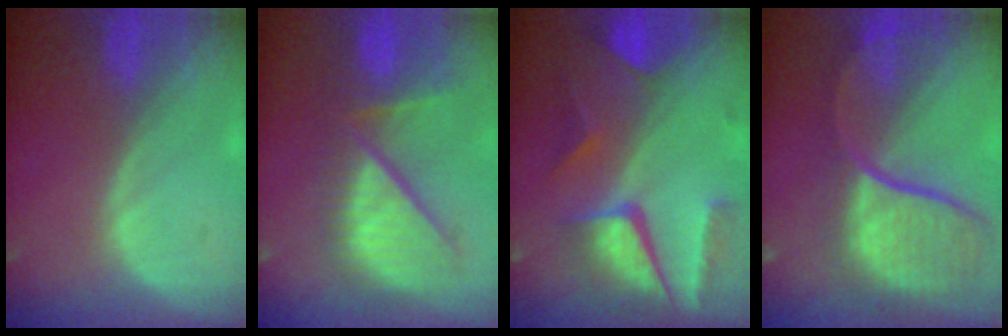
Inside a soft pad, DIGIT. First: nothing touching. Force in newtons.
{"total": 10.6, "press": 9.9, "slide": 4.0}
{"total": 10.3, "press": 8.8, "slide": 5.4}
{"total": 12.0, "press": 9.9, "slide": 6.8}